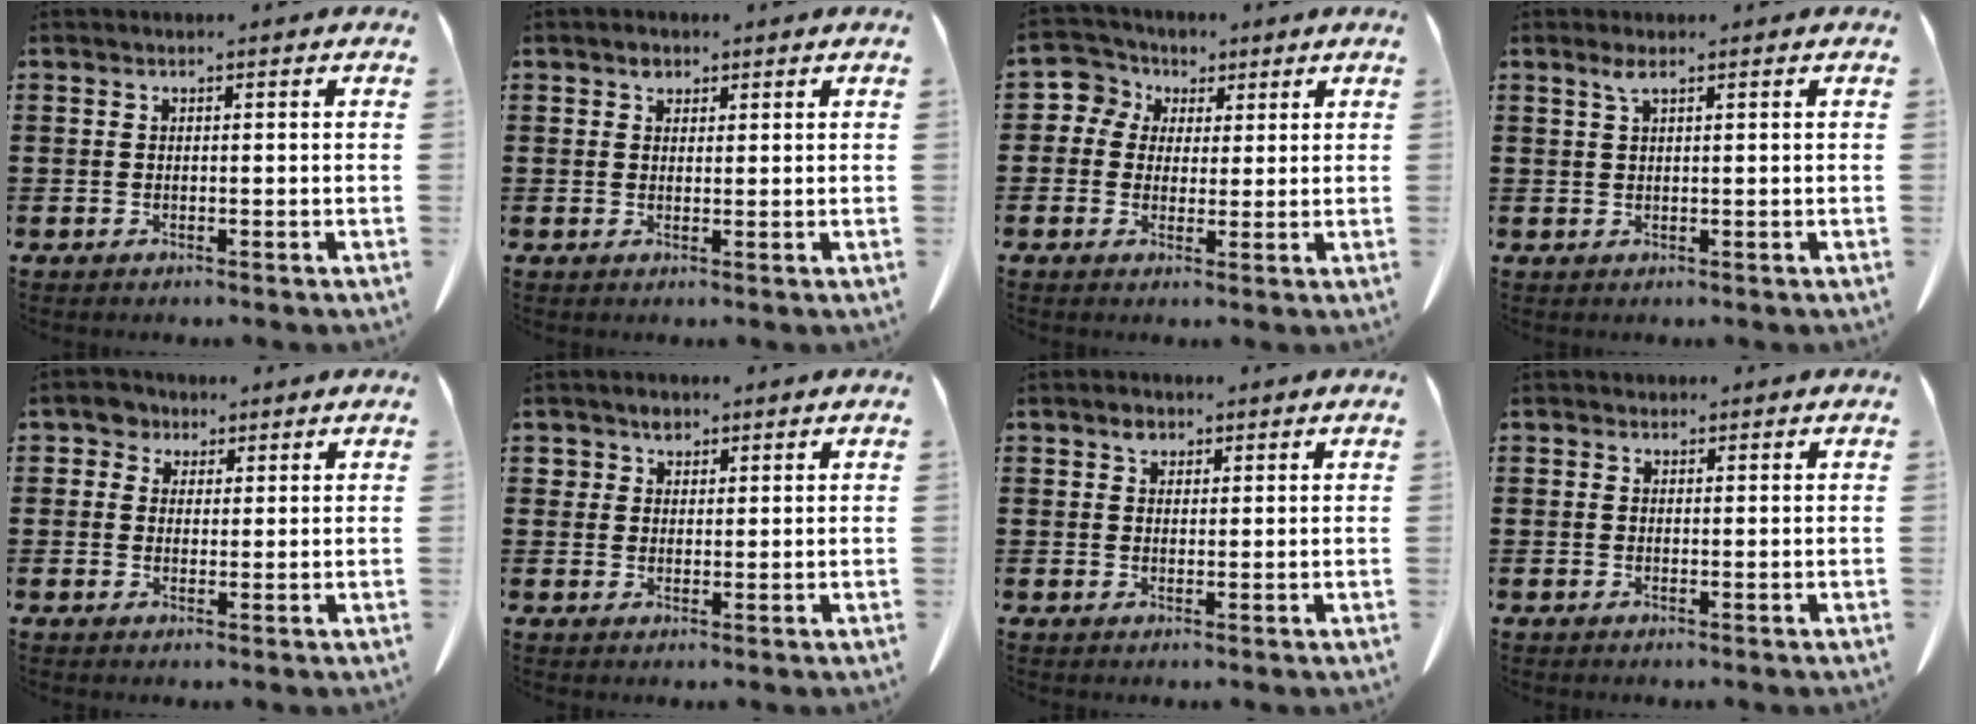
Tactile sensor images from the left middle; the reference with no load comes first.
{"total": 1.7, "force": [1.1, 1.1, 0.7], "torque": [-0.010, 0.000, 0.020]}
{"total": 4.5, "force": [1.5, 4.3, 0.3], "torque": [-0.035, 0.003, 0.022]}
{"total": 1.7, "force": [0.9, 0.3, 1.4], "torque": [-0.032, 0.002, 0.016]}
{"total": 3.0, "force": [2.0, 2.2, 0.4], "torque": [-0.012, 0.008, 0.035]}
{"total": 2.4, "force": [1.7, 1.6, 0.5], "torque": [-0.010, 0.001, 0.030]}
{"total": 2.0, "force": [1.3, 1.2, 0.9], "torque": [-0.014, 0.001, 0.023]}
{"total": 0.6, "force": [0.3, 0.5, 0.0], "torque": [-0.002, 0.003, 0.006]}